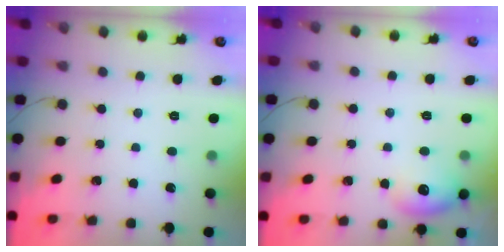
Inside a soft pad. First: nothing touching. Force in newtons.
{"total": 9.4, "press": 9.3, "slide": 1.3}